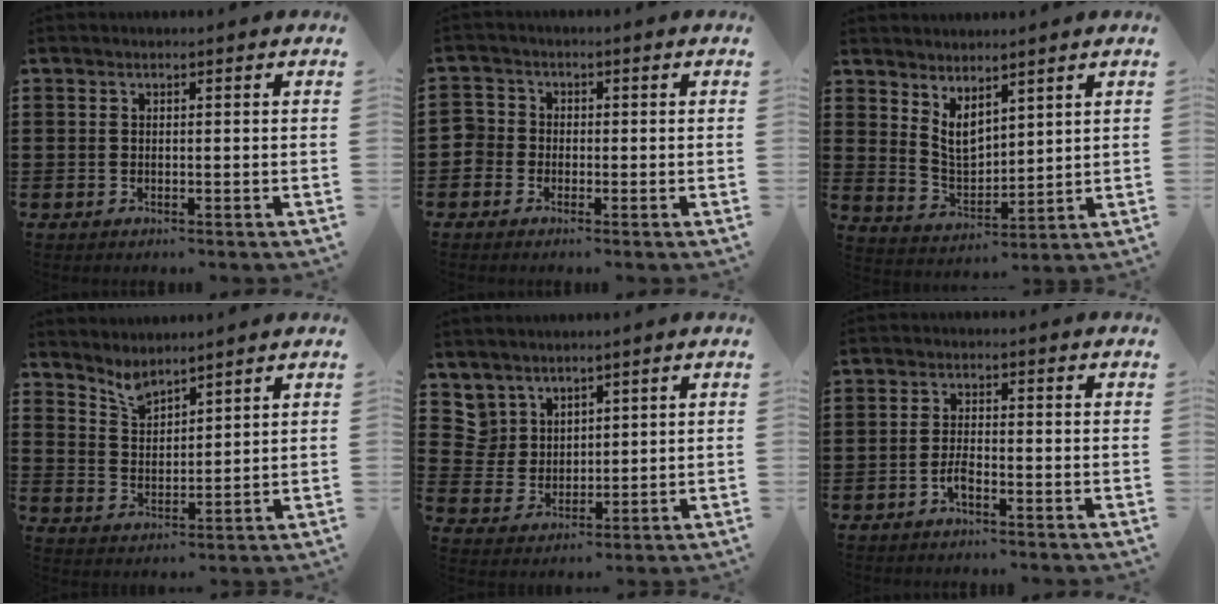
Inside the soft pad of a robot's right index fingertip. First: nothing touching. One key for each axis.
{"total": 2.6, "fx": -1.3, "fy": 2.2, "fz": 0.2, "tx": -0.024, "ty": 0.002, "tz": -0.033}
{"total": 4.8, "fx": 3.4, "fy": 2.5, "fz": 2.3, "tx": -0.059, "ty": -0.006, "tz": 0.065}
{"total": 3.7, "fx": 3.5, "fy": 0.9, "fz": 0.8, "tx": -0.028, "ty": -0.008, "tz": 0.065}
{"total": 5.0, "fx": 3.8, "fy": 3.2, "fz": 0.0, "tx": -0.024, "ty": -0.001, "tz": 0.074}
{"total": 2.6, "fx": -1.6, "fy": 0.6, "fz": 1.9, "tx": -0.043, "ty": 0.000, "tz": -0.032}